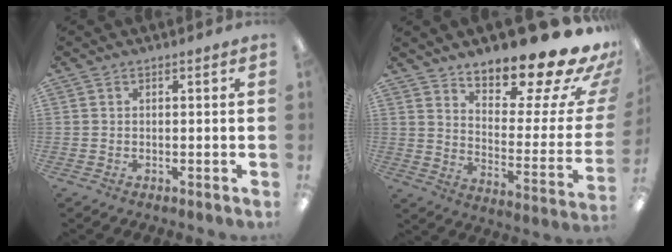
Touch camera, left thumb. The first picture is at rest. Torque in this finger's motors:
{"motor_torque": [0.76, 0.73, 1.43, -1.34, 0.20]}